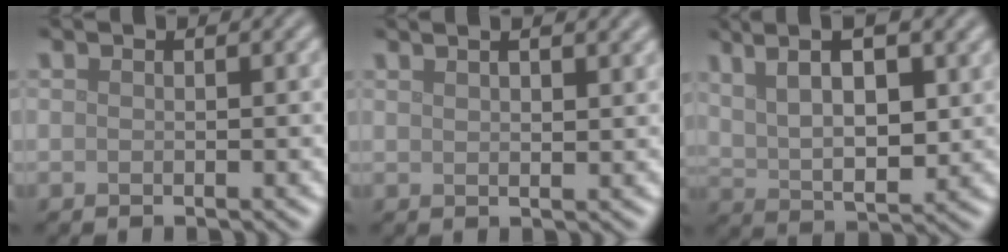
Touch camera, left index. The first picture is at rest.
{"total": 5.1, "force": [3.2, 2.1, 3.3], "torque": [-0.028, 0.032, 0.026]}
{"total": 9.0, "force": [3.9, 3.6, 7.2], "torque": [-0.123, 0.018, 0.059]}